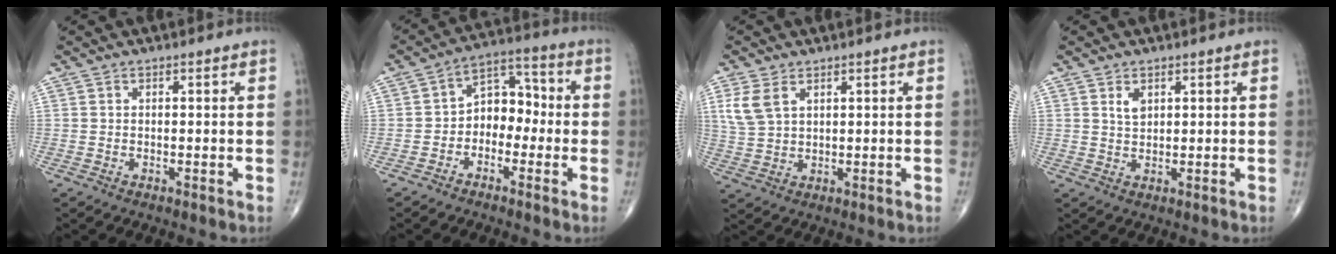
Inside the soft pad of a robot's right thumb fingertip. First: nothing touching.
{"total": 7.9, "force": [-1.8, 5.8, 5.1], "torque": [-0.046, 0.044, -0.048]}
{"total": 5.6, "force": [2.5, 3.3, 3.7], "torque": [-0.080, -0.002, 0.060]}
{"total": 2.3, "force": [1.1, 1.4, 1.5], "torque": [-0.021, -0.005, 0.024]}